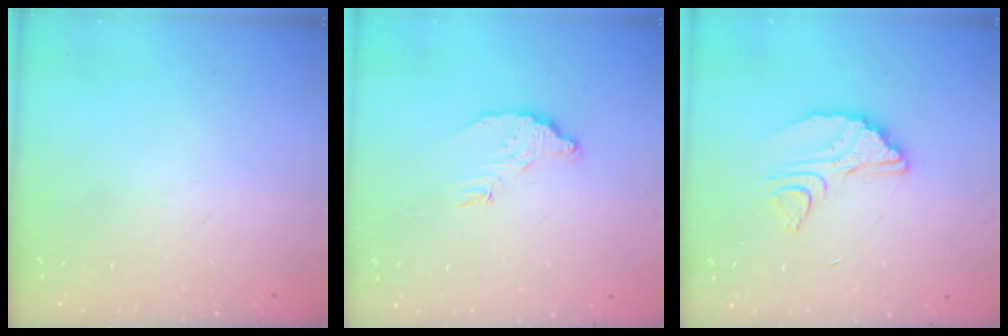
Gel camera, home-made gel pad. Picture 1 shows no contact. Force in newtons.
{"total": 7.5, "press": 7.5, "slide": 0.8}
{"total": 8.8, "press": 8.8, "slide": 0.8}